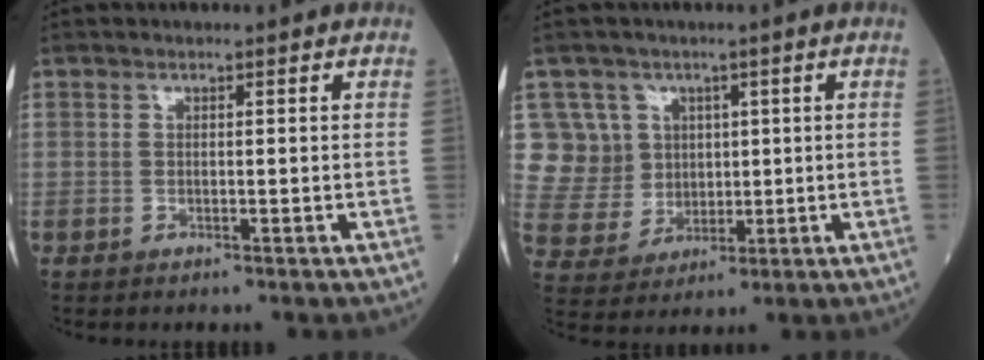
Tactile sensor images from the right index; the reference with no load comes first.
{"total": 7.9, "force": [2.6, 7.4, 0.2], "torque": [-0.008, 0.026, 0.062]}